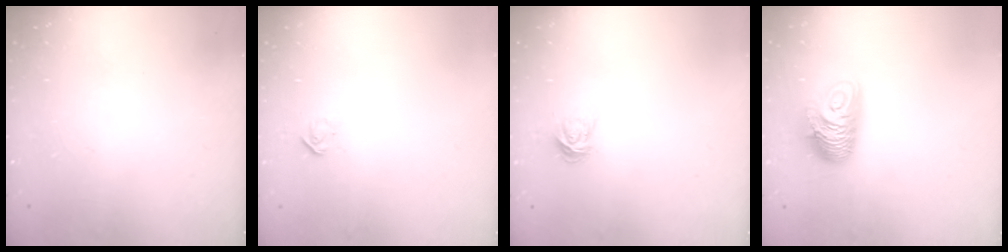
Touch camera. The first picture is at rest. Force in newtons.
{"total": 3.9, "press": 3.9, "slide": 0.2}
{"total": 4.5, "press": 4.4, "slide": 0.6}
{"total": 10.2, "press": 10.2, "slide": 0.6}